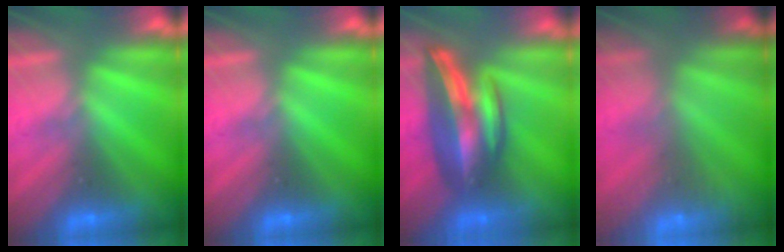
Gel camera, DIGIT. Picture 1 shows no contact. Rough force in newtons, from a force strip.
{"total": 0.0}
{"total": 6.9}
{"total": 7.2}